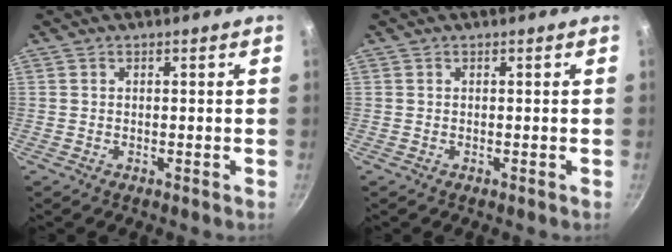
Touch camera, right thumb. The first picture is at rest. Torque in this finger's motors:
{"motor_torque": [-0.01, 0.00, 0.05, -0.05, 0.02]}